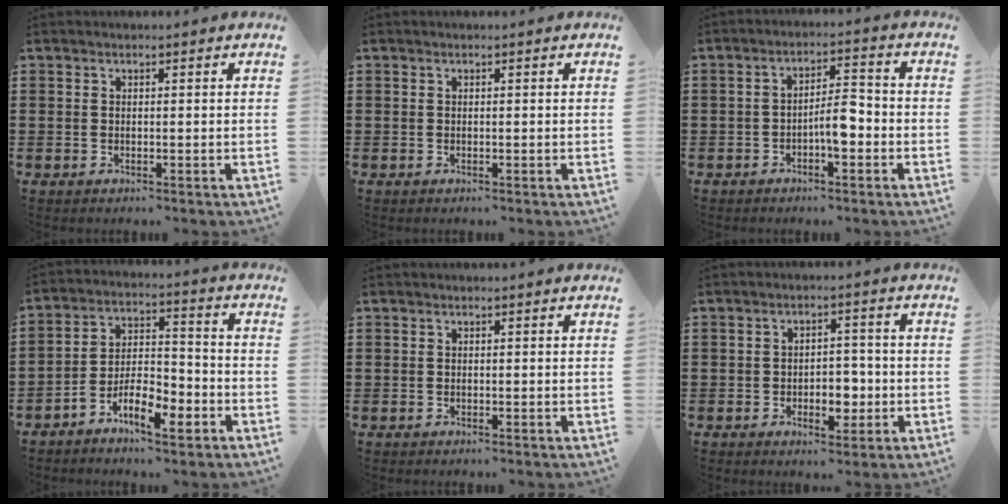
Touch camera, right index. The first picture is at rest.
{"total": 0.0}
{"total": 5.2, "force": [-1.9, 1.9, 4.5], "torque": [-0.070, 0.009, -0.038]}
{"total": 8.7, "force": [-5.3, 3.5, 5.9], "torque": [-0.117, 0.007, -0.099]}
{"total": 0.0}
{"total": 5.0, "force": [-1.6, 3.0, 3.7], "torque": [-0.057, 0.006, -0.030]}